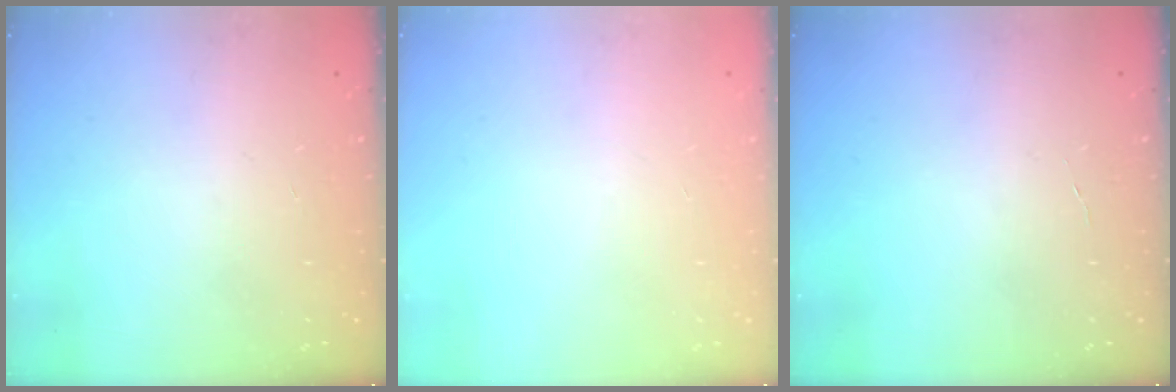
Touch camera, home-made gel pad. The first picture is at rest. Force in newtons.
{"total": 0.0}
{"total": 2.1, "press": 2.1, "slide": 0.2}